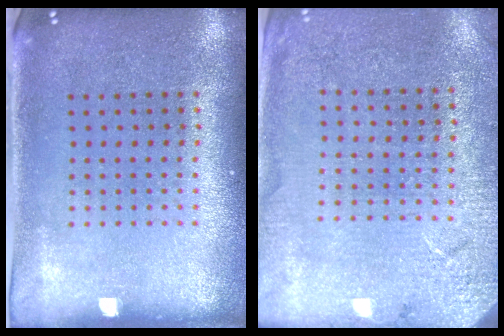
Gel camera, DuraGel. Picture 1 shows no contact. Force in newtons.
{"total": 2.5, "press": 2.5, "slide": 0.2}